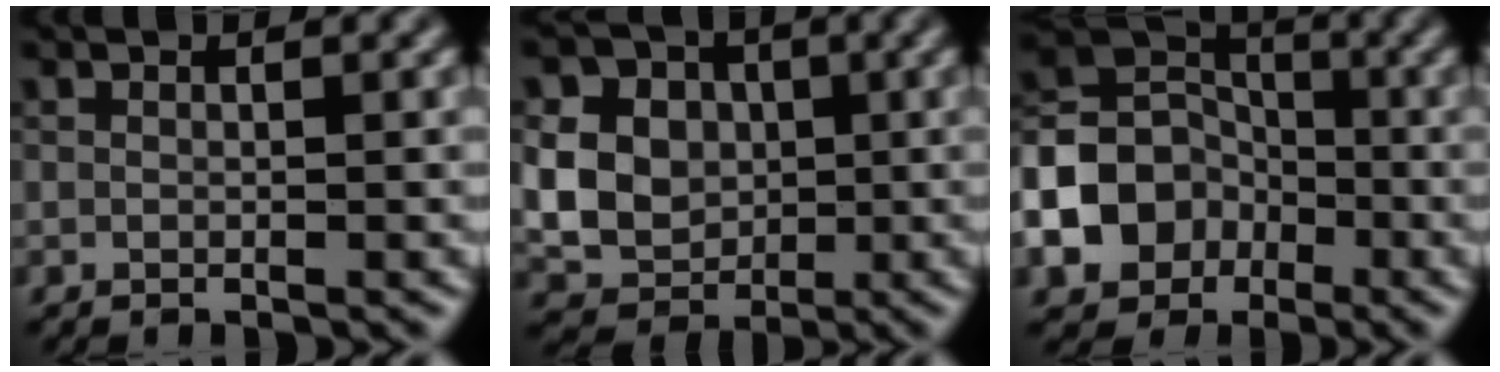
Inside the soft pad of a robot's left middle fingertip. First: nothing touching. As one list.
[{"total": 10.6, "force": [1.9, 9.2, 4.7], "torque": [-0.097, 0.023, 0.029]}, {"total": 8.9, "force": [-3.5, 7.2, 3.9], "torque": [-0.083, -0.009, -0.082]}]